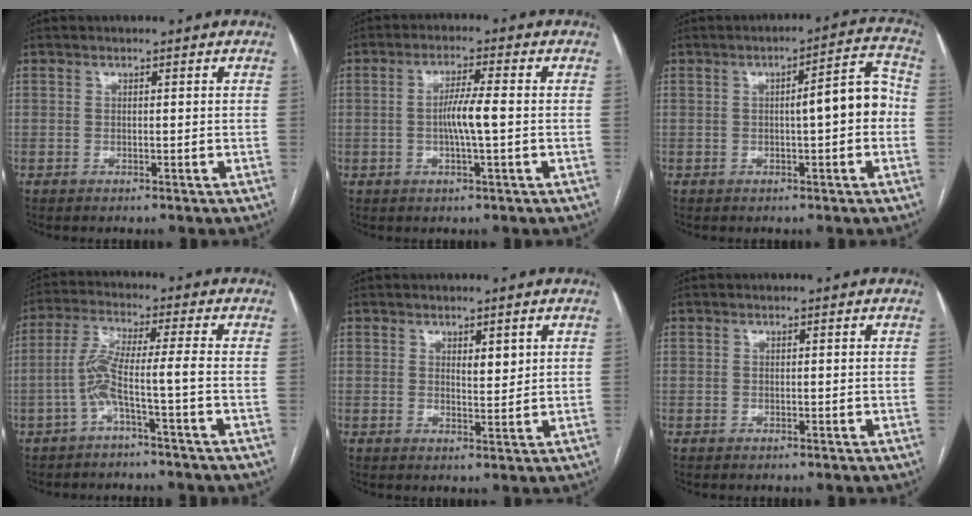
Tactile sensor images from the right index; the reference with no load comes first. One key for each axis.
{"total": 5.1, "fx": -0.5, "fy": 0.0, "fz": 5.0, "tx": -0.096, "ty": 0.001, "tz": -0.010}
{"total": 7.1, "fx": -0.4, "fy": 1.3, "fz": 7.0, "tx": -0.092, "ty": 0.030, "tz": -0.007}
{"total": 5.8, "fx": -2.4, "fy": -0.7, "fz": 5.2, "tx": -0.111, "ty": 0.021, "tz": -0.049}
{"total": 2.4, "fx": 1.1, "fy": 0.9, "fz": 1.9, "tx": -0.030, "ty": -0.005, "tz": 0.021}
{"total": 0.0}